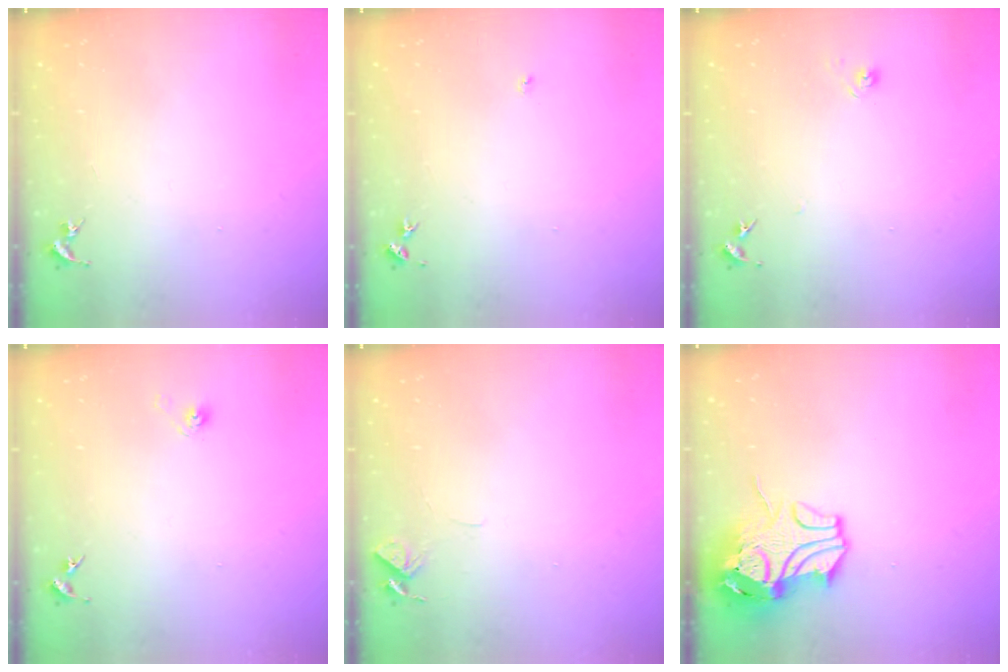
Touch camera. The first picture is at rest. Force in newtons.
{"total": 3.0, "press": 3.0, "slide": 0.4}
{"total": 5.0, "press": 5.0, "slide": 0.7}
{"total": 2.9, "press": 2.6, "slide": 1.4}
{"total": 4.6, "press": 4.5, "slide": 0.4}
{"total": 12.8, "press": 12.7, "slide": 1.8}